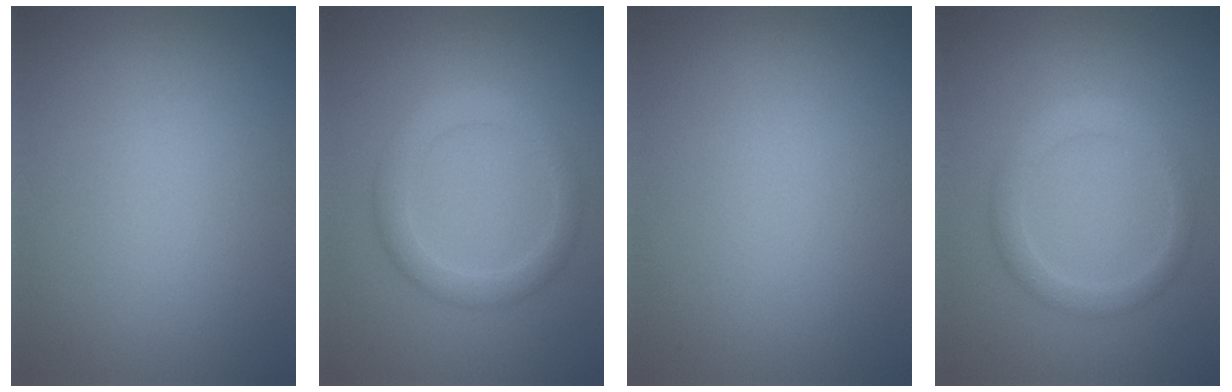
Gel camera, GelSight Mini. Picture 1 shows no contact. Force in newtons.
{"total": 2.9, "press": 2.8, "slide": 0.1}
{"total": 0.0}
{"total": 2.4, "press": 2.4, "slide": 0.1}